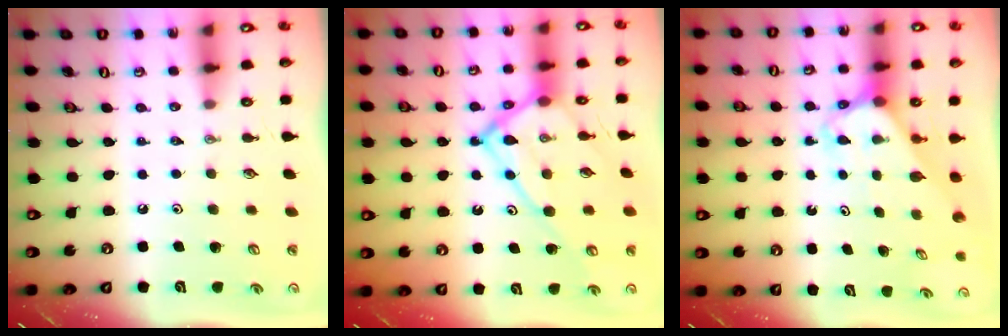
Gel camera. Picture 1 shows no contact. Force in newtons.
{"total": 18.3, "press": 18.2, "slide": 2.1}
{"total": 2.8, "press": 2.8, "slide": 0.2}